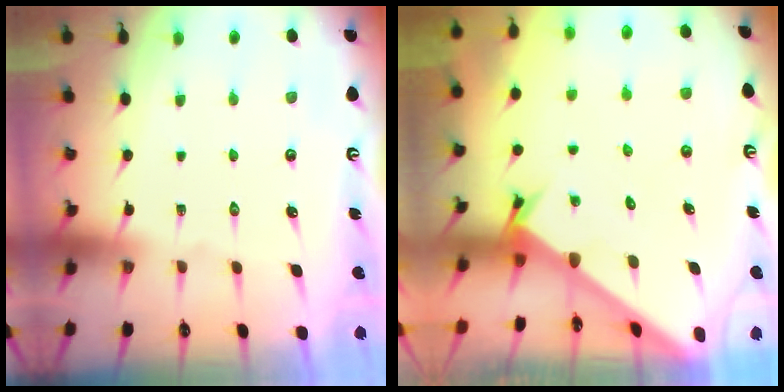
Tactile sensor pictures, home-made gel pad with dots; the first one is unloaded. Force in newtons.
{"total": 2.3, "press": 2.3, "slide": 0.1}